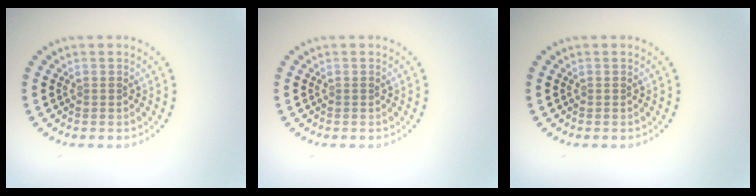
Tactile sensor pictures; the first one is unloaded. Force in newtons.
{"total": 0.0}
{"total": 0.0}